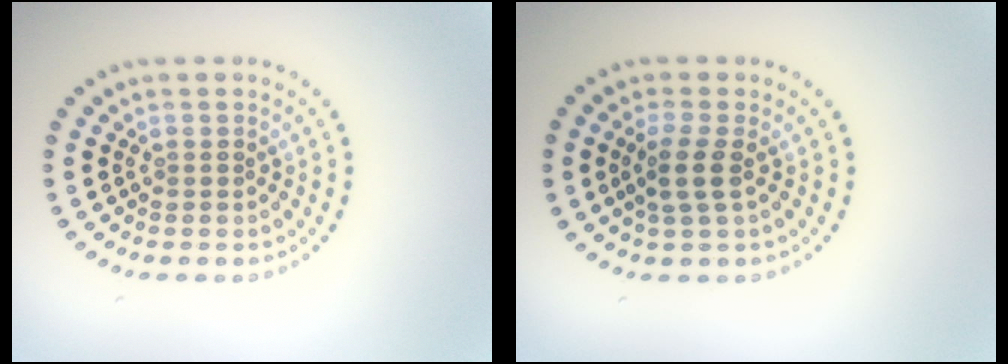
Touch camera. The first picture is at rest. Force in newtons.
{"total": 2.2, "press": 1.9, "slide": 1.2}